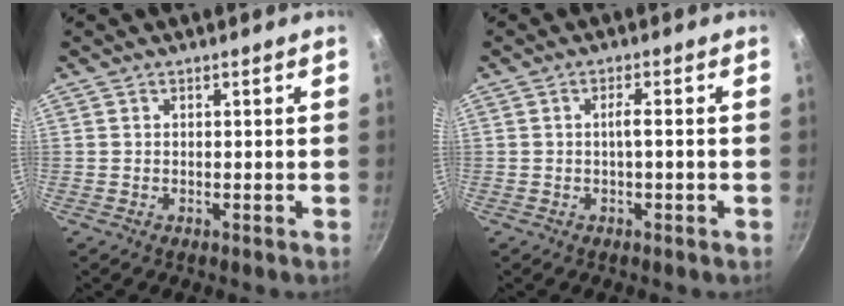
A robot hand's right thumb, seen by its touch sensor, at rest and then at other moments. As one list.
[{"total": 2.2, "force": [-0.5, 0.1, 2.1], "torque": [-0.044, 0.005, -0.009]}]